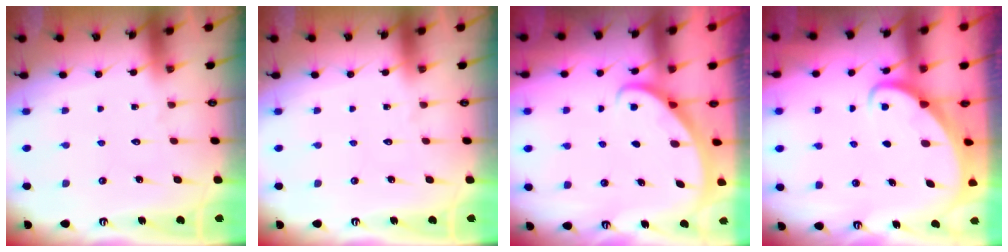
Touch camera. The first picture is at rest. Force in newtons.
{"total": 0.0}
{"total": 2.6, "press": 2.6, "slide": 0.1}
{"total": 2.4, "press": 2.4, "slide": 0.2}